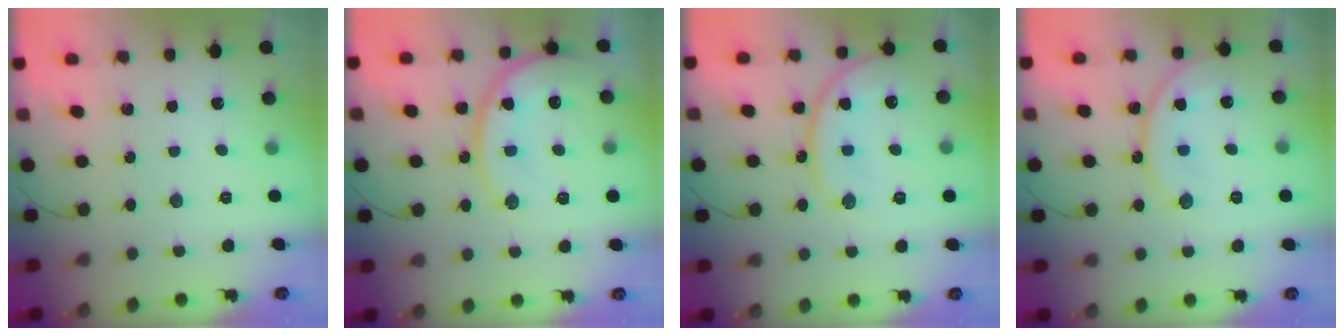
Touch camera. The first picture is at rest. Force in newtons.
{"total": 15.6, "press": 15.5, "slide": 1.7}
{"total": 13.6, "press": 13.6, "slide": 0.9}
{"total": 12.5, "press": 12.5, "slide": 1.2}